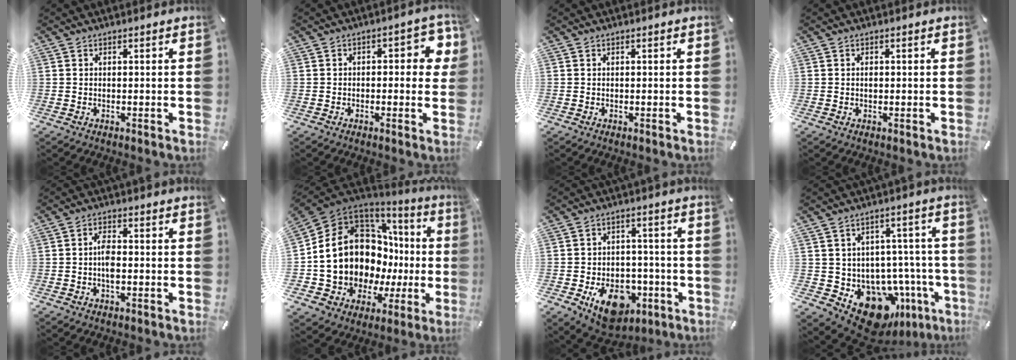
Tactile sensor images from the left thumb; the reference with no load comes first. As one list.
[{"total": 5.9, "force": [0.1, 3.1, 5.0], "torque": [-0.063, 0.006, -0.007]}, {"total": 0.0}, {"total": 0.7, "force": [0.0, 0.5, 0.5], "torque": [-0.011, 0.000, 0.000]}, {"total": 3.7, "force": [-0.7, 1.7, 3.2], "torque": [-0.065, 0.005, -0.015]}, {"total": 20.1, "force": [1.9, 15.2, 13.0], "torque": [-0.242, -0.049, 0.076]}, {"total": 13.4, "force": [-5.6, 9.5, 7.6], "torque": [-0.100, 0.034, -0.089]}, {"total": 13.8, "force": [-6.9, 9.6, 7.2], "torque": [-0.103, 0.028, -0.101]}]